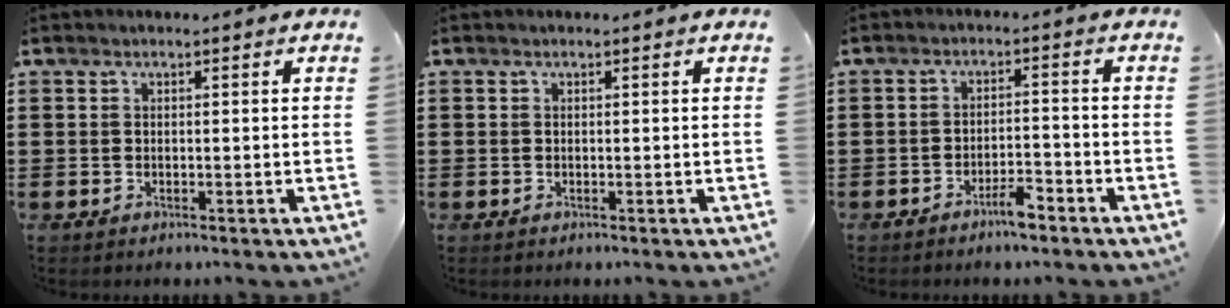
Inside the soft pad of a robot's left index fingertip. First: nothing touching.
{"total": 0.0}
{"total": 3.5, "force": [-2.9, 0.8, 1.9], "torque": [-0.033, 0.009, -0.055]}